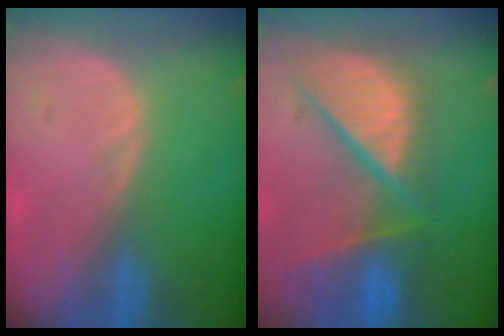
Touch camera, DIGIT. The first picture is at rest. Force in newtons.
{"total": 12.1, "press": 9.9, "slide": 7.0}